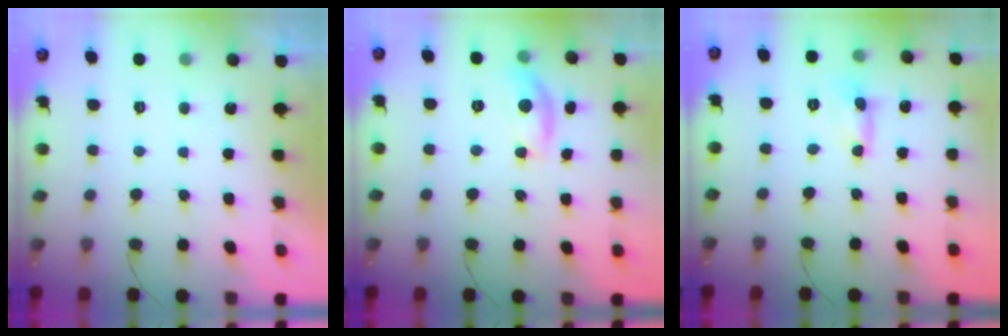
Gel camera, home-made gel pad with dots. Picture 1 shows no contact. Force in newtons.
{"total": 9.2, "press": 9.2, "slide": 0.5}
{"total": 0.8, "press": 0.7, "slide": 0.1}